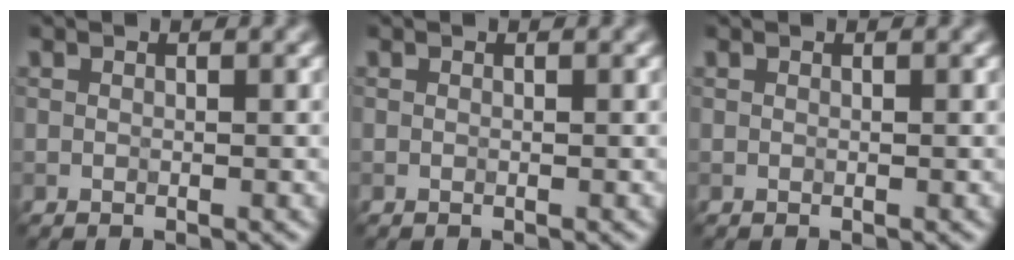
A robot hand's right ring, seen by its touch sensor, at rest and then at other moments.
{"total": 0.0}
{"total": 0.0}